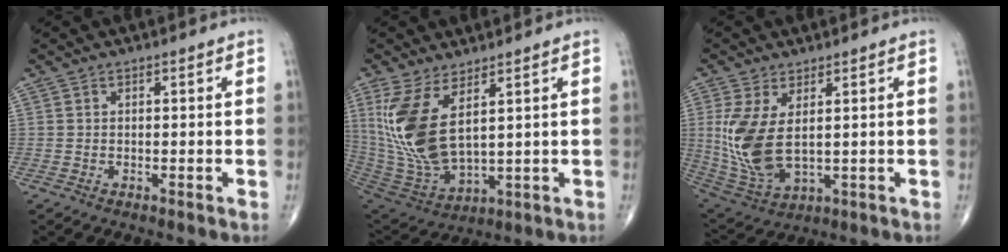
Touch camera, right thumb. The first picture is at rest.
{"total": 15.2, "force": [5.0, 6.5, 12.8], "torque": [-0.272, -0.032, 0.117]}
{"total": 12.1, "force": [1.5, 6.1, 10.4], "torque": [-0.226, -0.017, 0.048]}